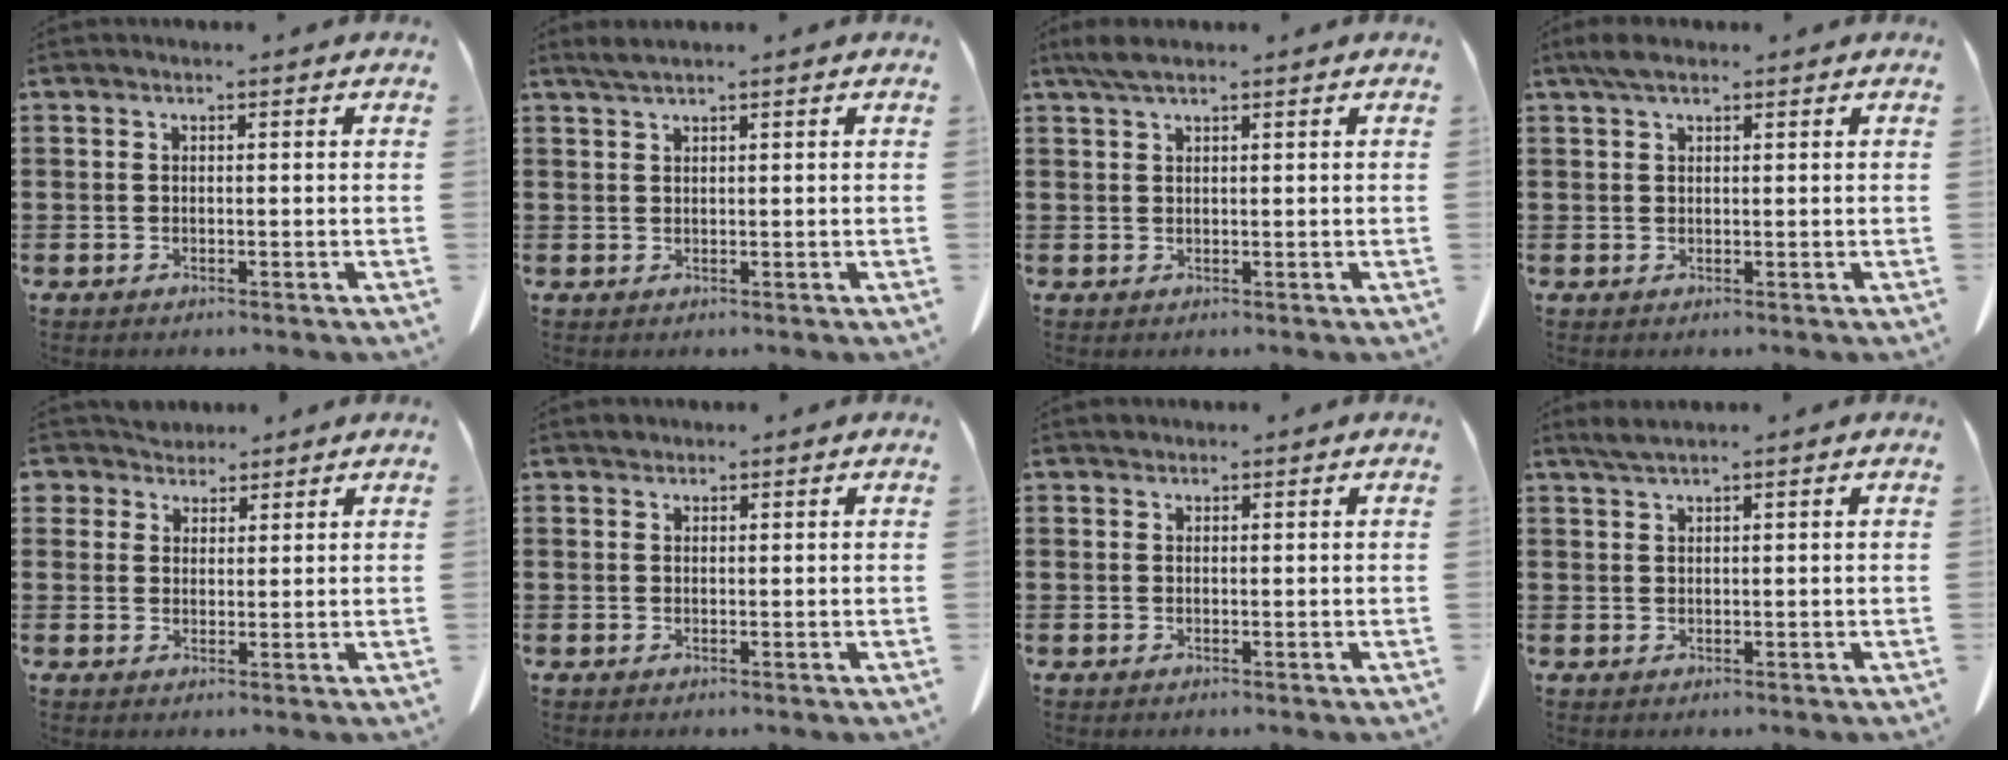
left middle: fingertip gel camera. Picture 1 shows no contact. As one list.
[{"total": 1.4, "force": [1.2, 0.1, 0.8], "torque": [-0.019, 0.001, 0.021]}, {"total": 2.8, "force": [1.8, 0.7, 2.0], "torque": [-0.043, 0.003, 0.032]}, {"total": 2.7, "force": [1.8, 1.0, 1.8], "torque": [-0.040, 0.007, 0.032]}, {"total": 3.8, "force": [3.2, 2.1, 0.2], "torque": [-0.020, 0.000, 0.060]}, {"total": 0.9, "force": [0.8, 0.4, 0.1], "torque": [-0.004, 0.002, 0.016]}, {"total": 0.6, "force": [0.5, 0.3, 0.0], "torque": [-0.002, 0.002, 0.010]}, {"total": 1.7, "force": [1.4, 0.1, 1.0], "torque": [-0.023, 0.000, 0.026]}]